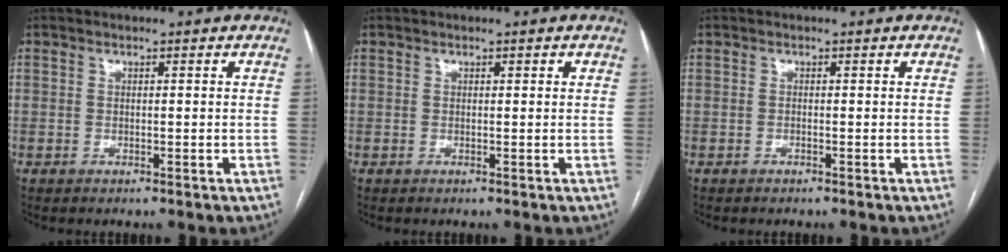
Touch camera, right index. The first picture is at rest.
{"total": 0.5, "force": [0.3, 0.2, 0.4], "torque": [-0.008, 0.002, 0.001]}
{"total": 0.0}